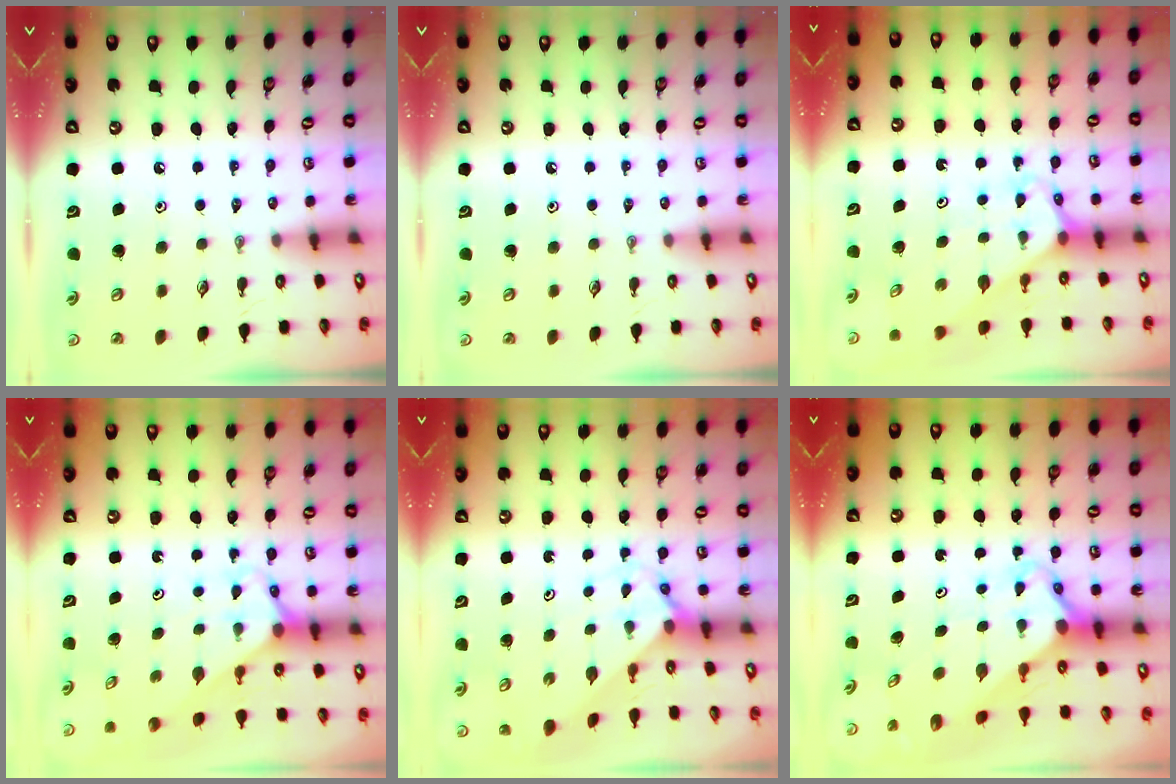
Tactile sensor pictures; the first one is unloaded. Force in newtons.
{"total": 0.0}
{"total": 3.1, "press": 3.1, "slide": 0.2}
{"total": 2.6, "press": 2.6, "slide": 0.2}
{"total": 2.3, "press": 2.2, "slide": 0.2}
{"total": 3.5, "press": 3.5, "slide": 0.3}